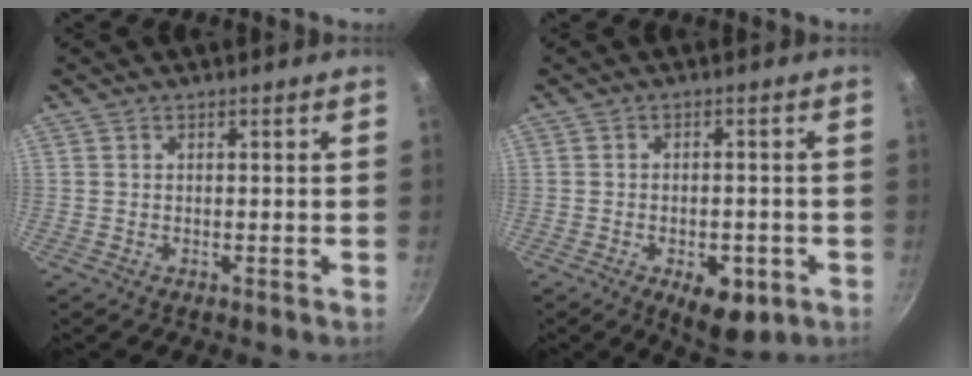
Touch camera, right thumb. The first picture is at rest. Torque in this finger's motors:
{"motor_torque": [-0.11, 0.32, -0.09, -0.05, 0.15]}